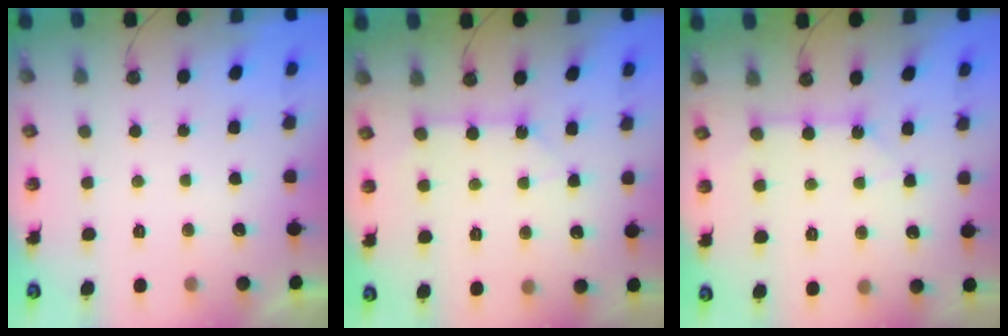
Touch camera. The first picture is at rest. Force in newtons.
{"total": 3.9, "press": 3.9, "slide": 0.3}
{"total": 3.9, "press": 3.9, "slide": 0.3}